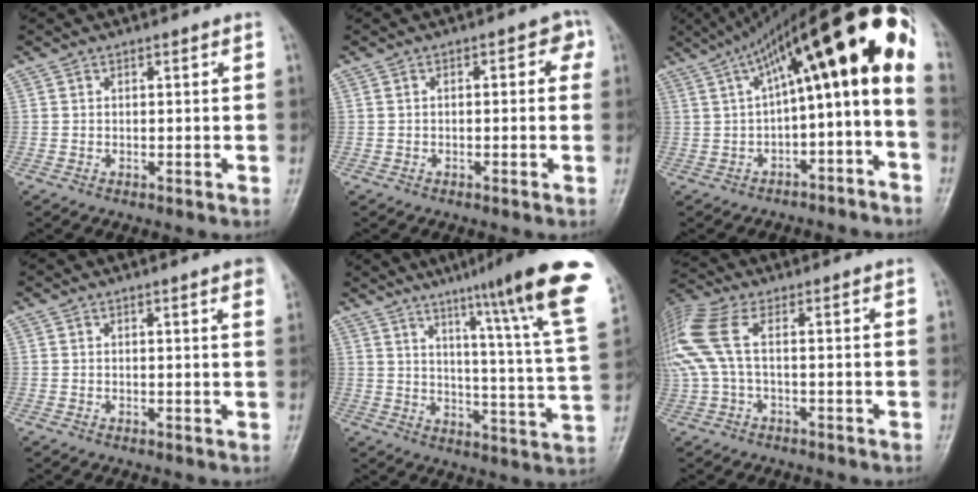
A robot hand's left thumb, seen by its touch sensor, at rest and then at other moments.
{"total": 3.2, "force": [0.3, 1.8, 2.7], "torque": [-0.014, 0.019, -0.006]}
{"total": 20.5, "force": [1.1, 6.4, 19.5], "torque": [-0.281, 0.080, 0.017]}
{"total": 3.8, "force": [2.3, 0.3, 3.0], "torque": [-0.028, 0.000, 0.022]}
{"total": 22.2, "force": [13.4, 1.0, 17.6], "torque": [-0.225, -0.060, 0.179]}
{"total": 9.5, "force": [1.2, 3.5, 8.8], "torque": [-0.246, 0.034, 0.026]}